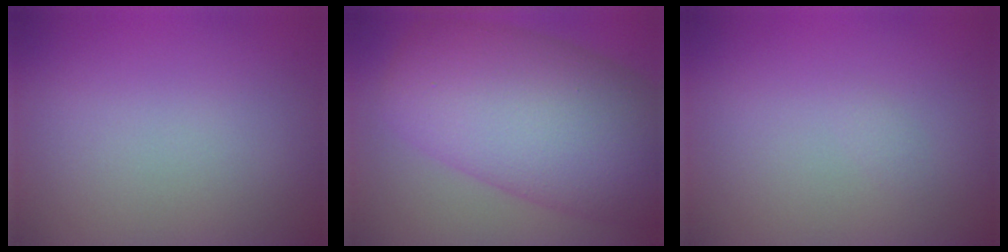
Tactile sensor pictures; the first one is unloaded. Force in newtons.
{"total": 13.4, "press": 13.4, "slide": 0.4}
{"total": 0.5, "press": 0.5, "slide": 0.0}